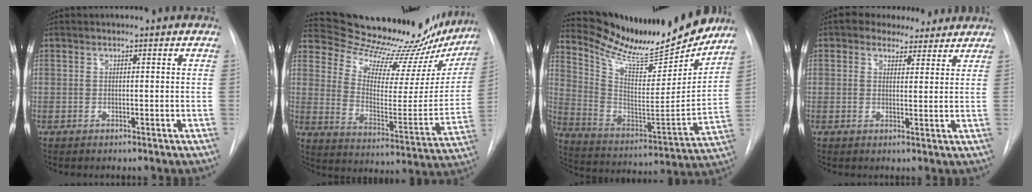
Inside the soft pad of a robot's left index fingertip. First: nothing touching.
{"total": 26.0, "force": [24.2, 6.1, 7.2], "torque": [-0.104, -0.073, 0.319]}
{"total": 23.0, "force": [20.8, 3.7, 9.1], "torque": [-0.157, -0.050, 0.324]}
{"total": 7.3, "force": [6.0, 3.6, 2.1], "torque": [-0.020, 0.017, 0.076]}